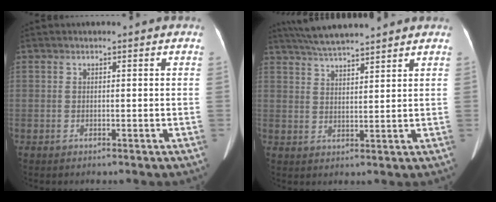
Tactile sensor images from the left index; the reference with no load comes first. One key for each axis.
{"total": 8.0, "fx": 7.2, "fy": 0.7, "fz": 3.3, "tx": -0.059, "ty": 0.027, "tz": 0.116}